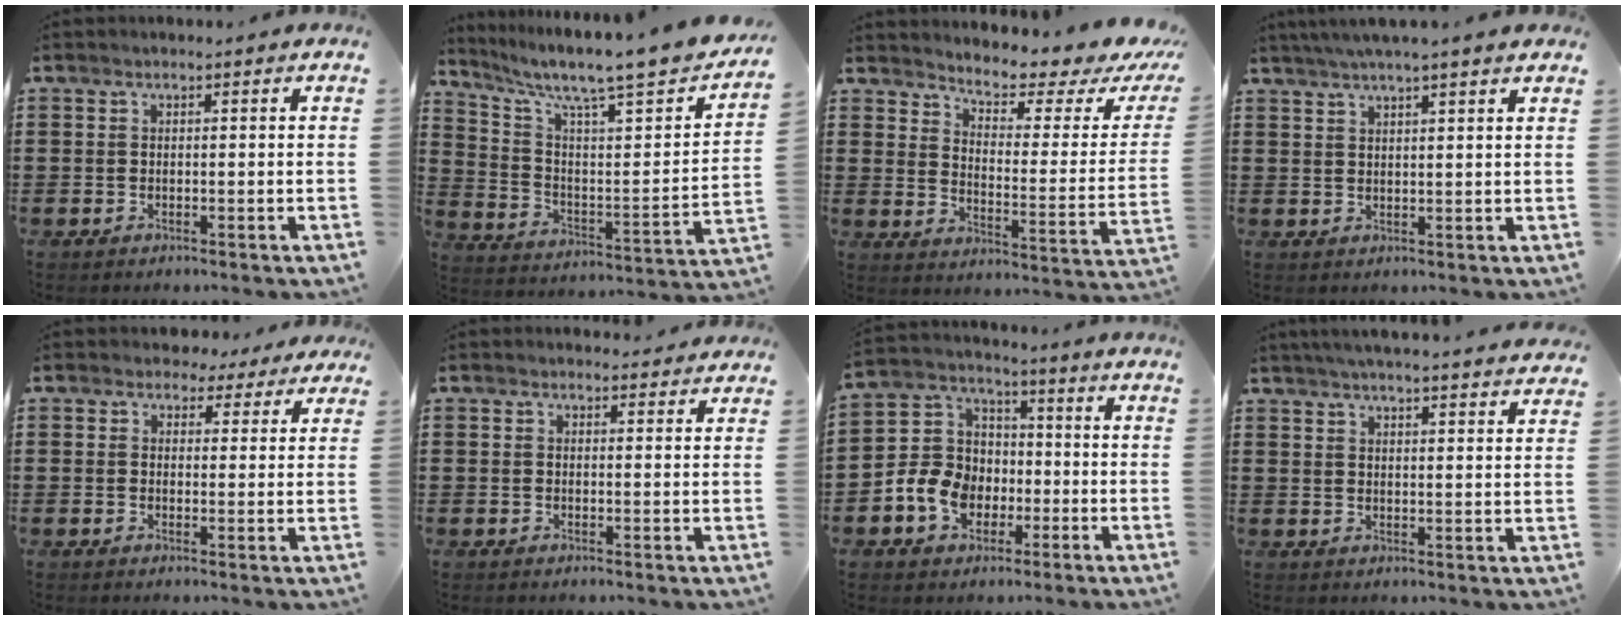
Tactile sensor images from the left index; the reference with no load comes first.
{"total": 7.8, "force": [6.4, 0.3, 4.4], "torque": [-0.099, -0.059, 0.094]}
{"total": 3.9, "force": [3.3, 0.5, 2.0], "torque": [-0.054, -0.032, 0.046]}
{"total": 3.4, "force": [2.9, -0.4, 1.7], "torque": [-0.041, -0.002, 0.053]}
{"total": 3.2, "force": [2.5, 1.9, 0.7], "torque": [-0.018, 0.003, 0.045]}
{"total": 1.7, "force": [1.6, 0.4, 0.2], "torque": [0.000, 0.000, 0.030]}
{"total": 9.2, "force": [-3.5, 7.5, 4.1], "torque": [-0.122, 0.024, -0.072]}
{"total": 4.3, "force": [4.1, -0.7, 1.0], "torque": [-0.034, -0.020, 0.072]}